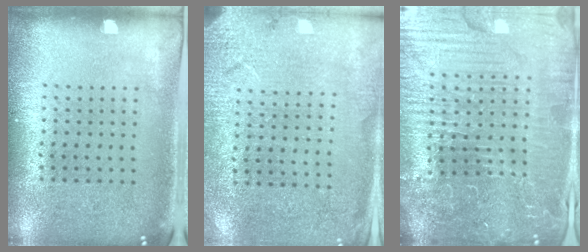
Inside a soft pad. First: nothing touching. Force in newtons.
{"total": 2.7, "press": 2.6, "slide": 0.4}
{"total": 6.2, "press": 5.6, "slide": 2.7}